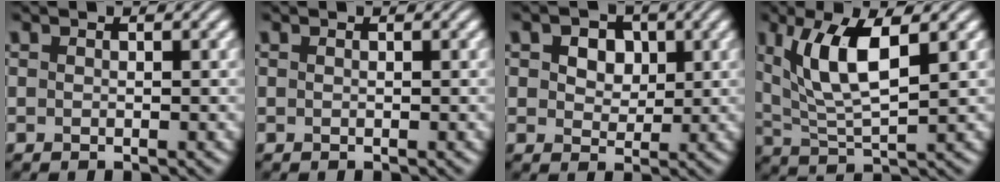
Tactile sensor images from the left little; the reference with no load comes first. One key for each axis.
{"total": 0.0}
{"total": 5.0, "fx": 2.1, "fy": 3.4, "fz": 3.0, "tx": -0.052, "ty": 0.017, "tz": 0.013}
{"total": 6.7, "fx": 2.3, "fy": 2.1, "fz": 6.0, "tx": -0.117, "ty": -0.002, "tz": 0.048}